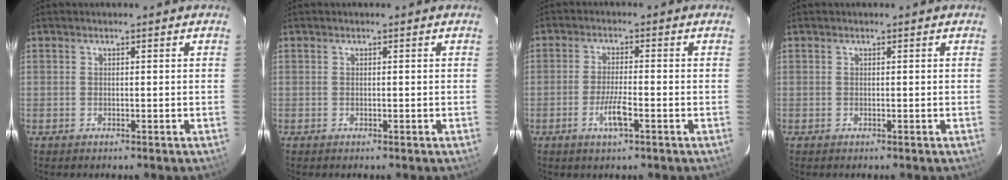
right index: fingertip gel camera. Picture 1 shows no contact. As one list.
[{"total": 0.0}, {"total": 4.4, "force": [-1.9, 0.4, 3.9], "torque": [-0.077, -0.005, -0.036]}, {"total": 0.0}]